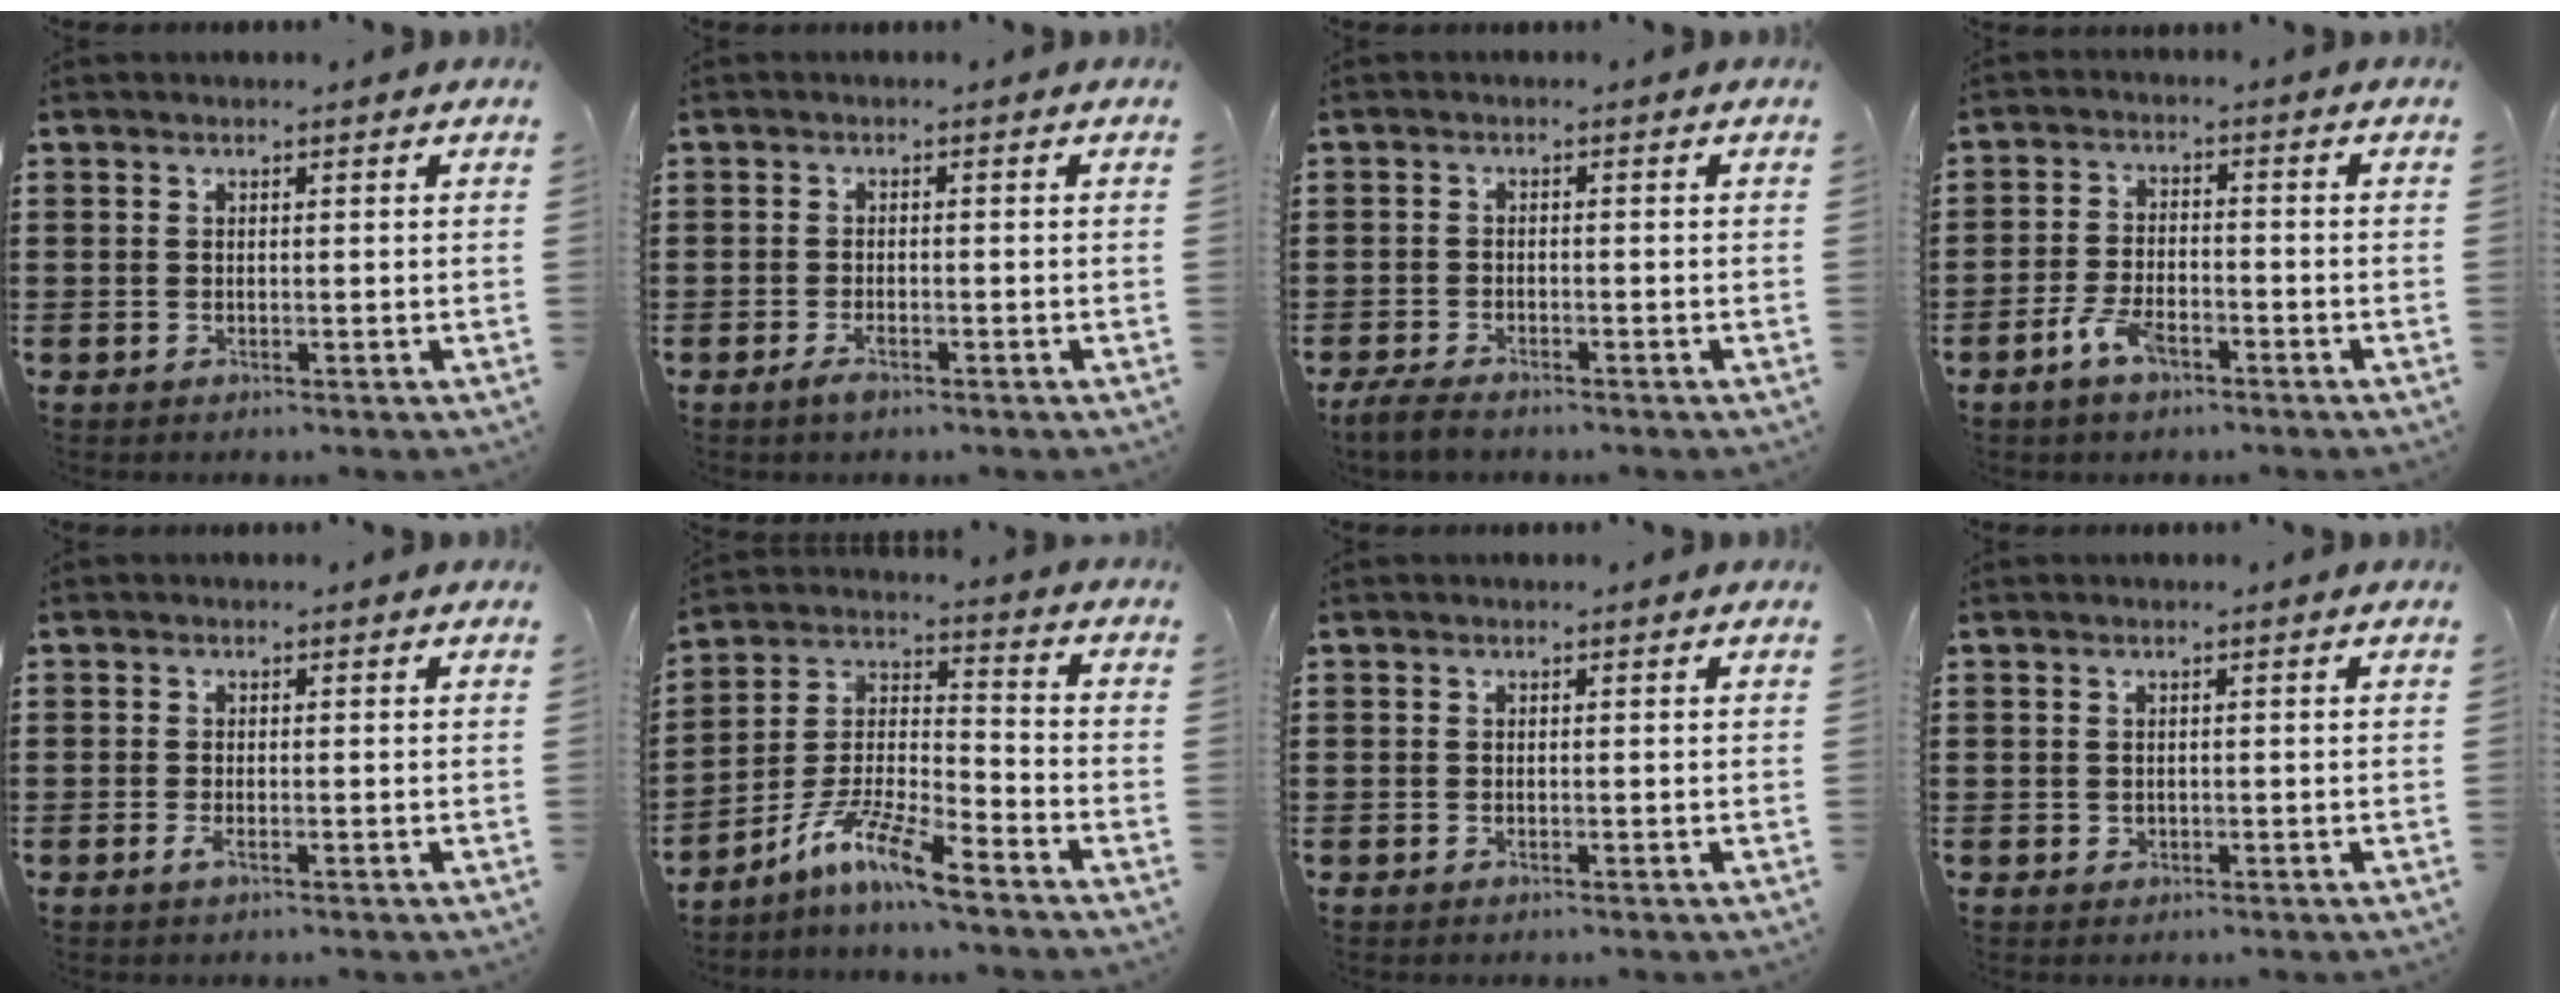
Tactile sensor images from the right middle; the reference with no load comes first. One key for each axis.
{"total": 2.1, "fx": -1.3, "fy": 0.7, "fz": 1.5, "tx": -0.034, "ty": -0.004, "tz": -0.026}
{"total": 2.5, "fx": -2.1, "fy": 0.6, "fz": 1.1, "tx": -0.035, "ty": 0.001, "tz": -0.047}
{"total": 4.8, "fx": -3.0, "fy": 1.9, "fz": 3.1, "tx": -0.071, "ty": 0.004, "tz": -0.061}
{"total": 1.4, "fx": -0.6, "fy": 0.2, "fz": 1.2, "tx": -0.030, "ty": -0.005, "tz": -0.013}
{"total": 10.0, "fx": -8.0, "fy": 1.0, "fz": 5.9, "tx": -0.127, "ty": 0.004, "tz": -0.159}
{"total": 0.0}
{"total": 0.6, "fx": 0.0, "fy": 0.6, "fz": 0.1, "tx": -0.004, "ty": 0.005, "tz": 0.000}